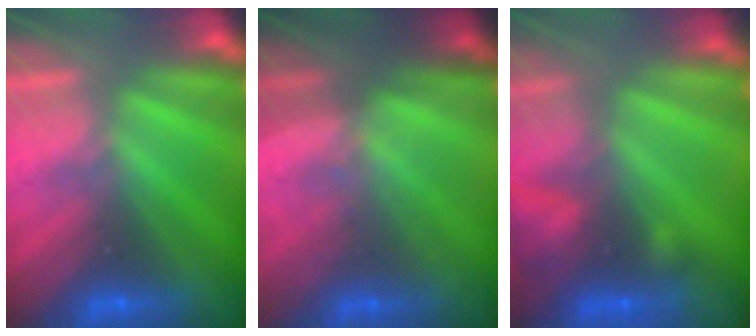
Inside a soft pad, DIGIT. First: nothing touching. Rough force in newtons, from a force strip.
{"total": 1.3}
{"total": 5.8}